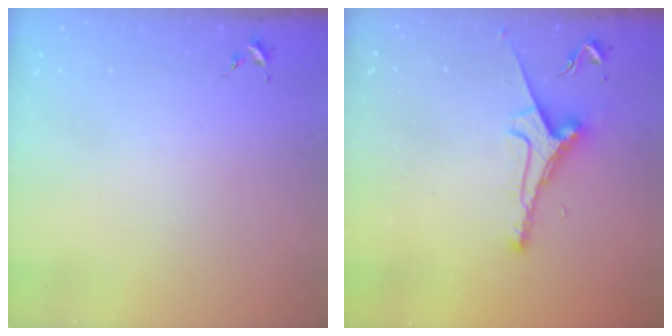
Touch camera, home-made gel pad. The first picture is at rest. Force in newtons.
{"total": 8.1, "press": 8.1, "slide": 0.7}